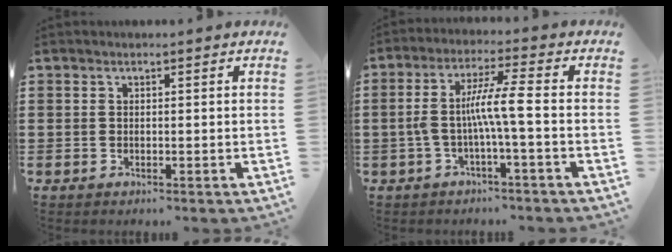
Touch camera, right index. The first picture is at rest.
{"total": 7.1, "force": [-1.4, 0.3, 7.0], "torque": [-0.132, 0.001, -0.033]}